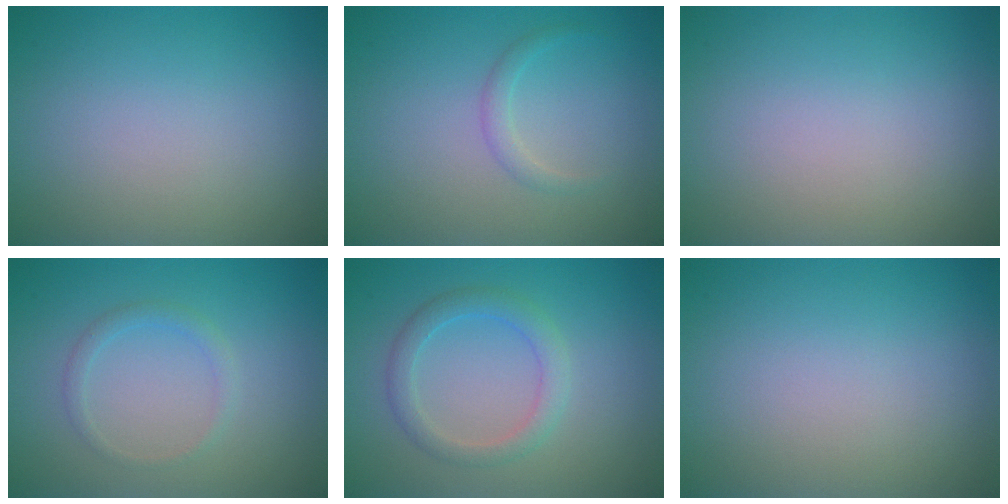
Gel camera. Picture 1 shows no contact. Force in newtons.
{"total": 1.1, "press": 1.1, "slide": 0.1}
{"total": 0.0}
{"total": 1.2, "press": 1.2, "slide": 0.0}
{"total": 2.5, "press": 2.5, "slide": 0.1}
{"total": 0.0}